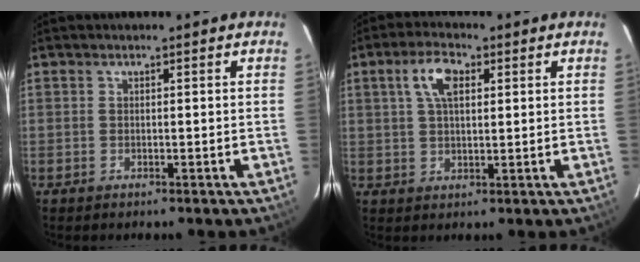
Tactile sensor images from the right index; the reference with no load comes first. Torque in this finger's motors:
{"motor_torque": [0.58, -0.02, 0.16, 0.10]}